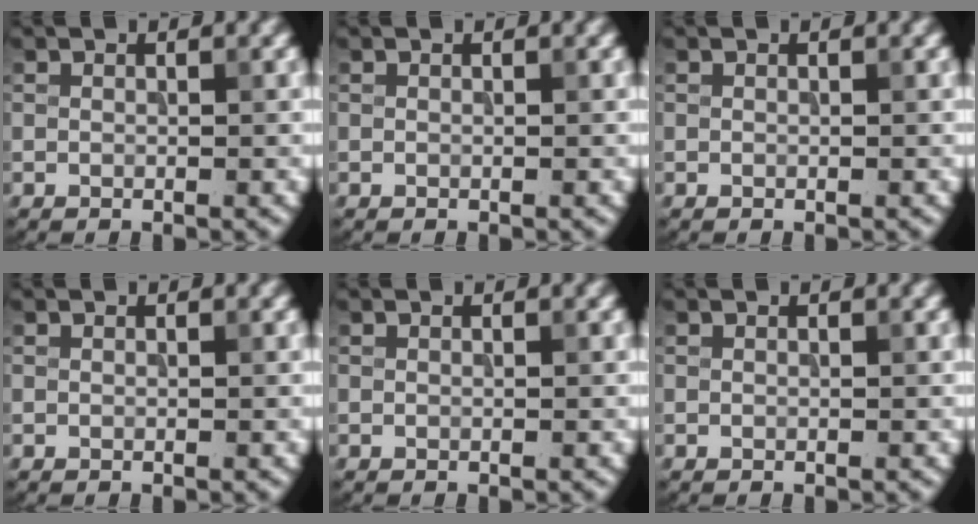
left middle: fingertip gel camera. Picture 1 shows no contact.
{"total": 0.0}
{"total": 0.0}
{"total": 0.0}
{"total": 0.0}
{"total": 0.0}